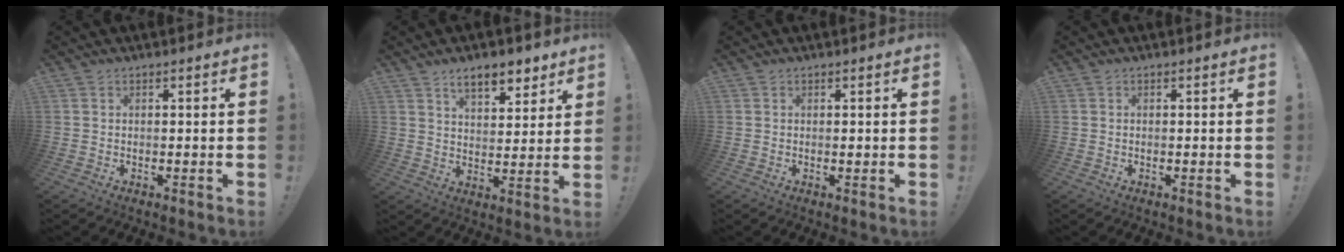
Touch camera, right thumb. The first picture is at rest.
{"total": 9.2, "force": [6.3, 4.0, 5.3], "torque": [-0.074, -0.031, 0.113]}
{"total": 0.0}
{"total": 0.0}